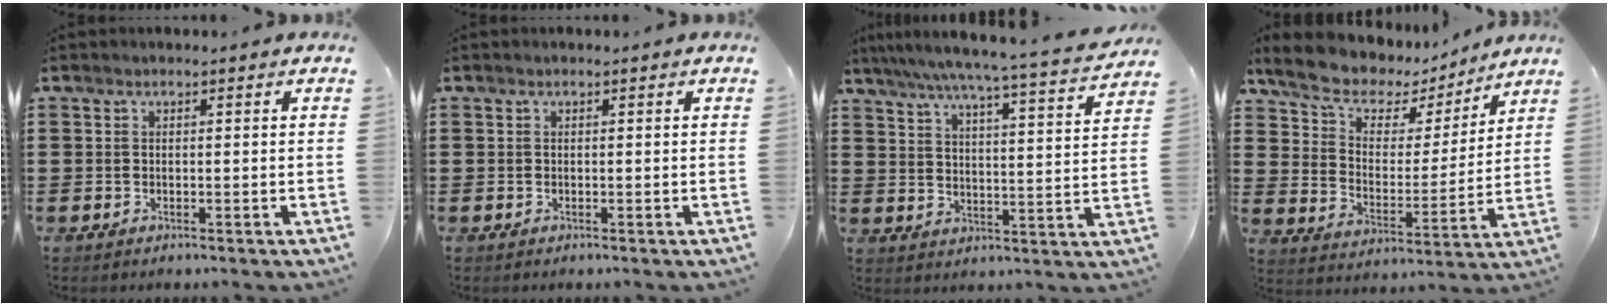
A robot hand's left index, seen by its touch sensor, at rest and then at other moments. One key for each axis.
{"total": 0.0}
{"total": 5.9, "fx": 5.1, "fy": -0.9, "fz": 2.8, "tx": -0.076, "ty": -0.043, "tz": 0.079}
{"total": 7.9, "fx": 6.5, "fy": 3.8, "fz": 2.5, "tx": -0.084, "ty": -0.033, "tz": 0.115}